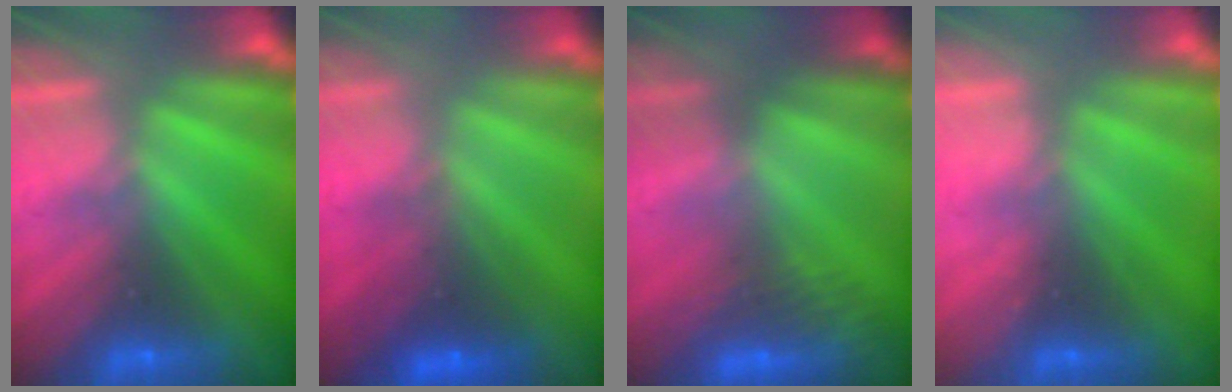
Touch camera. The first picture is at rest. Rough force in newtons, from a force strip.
{"total": 2.5}
{"total": 2.8}
{"total": 2.2}